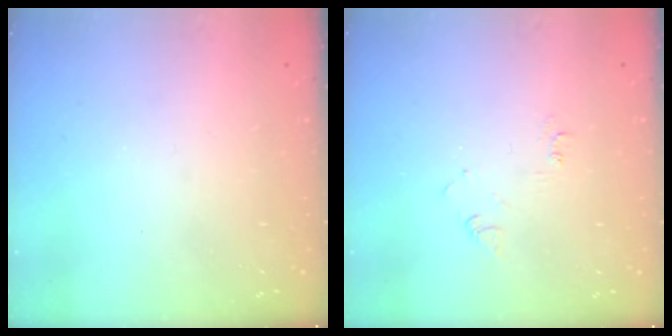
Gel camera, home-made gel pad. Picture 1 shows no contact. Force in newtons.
{"total": 3.7, "press": 3.7, "slide": 0.4}